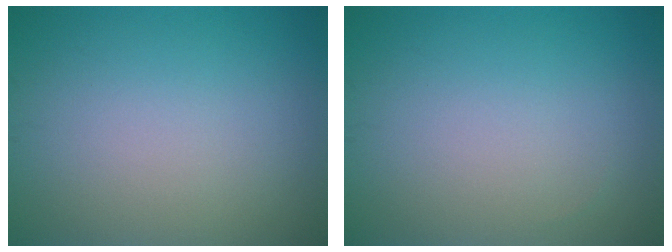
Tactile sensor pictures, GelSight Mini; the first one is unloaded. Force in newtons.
{"total": 0.0}